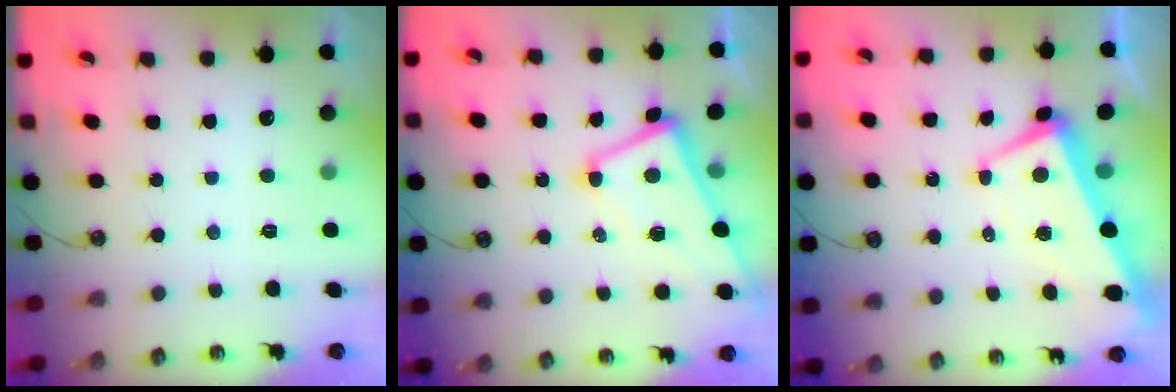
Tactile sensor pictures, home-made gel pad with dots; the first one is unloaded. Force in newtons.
{"total": 1.1, "press": 0.7, "slide": 0.9}
{"total": 2.0, "press": 1.6, "slide": 1.2}